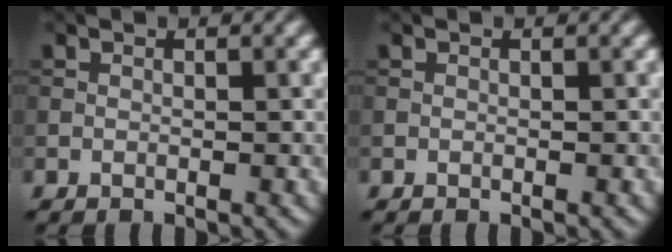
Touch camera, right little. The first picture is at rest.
{"total": 0.0}